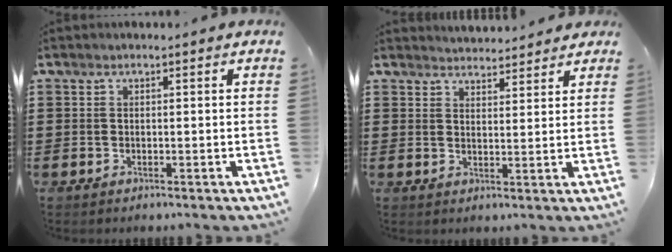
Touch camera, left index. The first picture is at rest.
{"total": 3.1, "force": [3.1, 0.3, 0.1], "torque": [-0.011, -0.012, 0.057]}